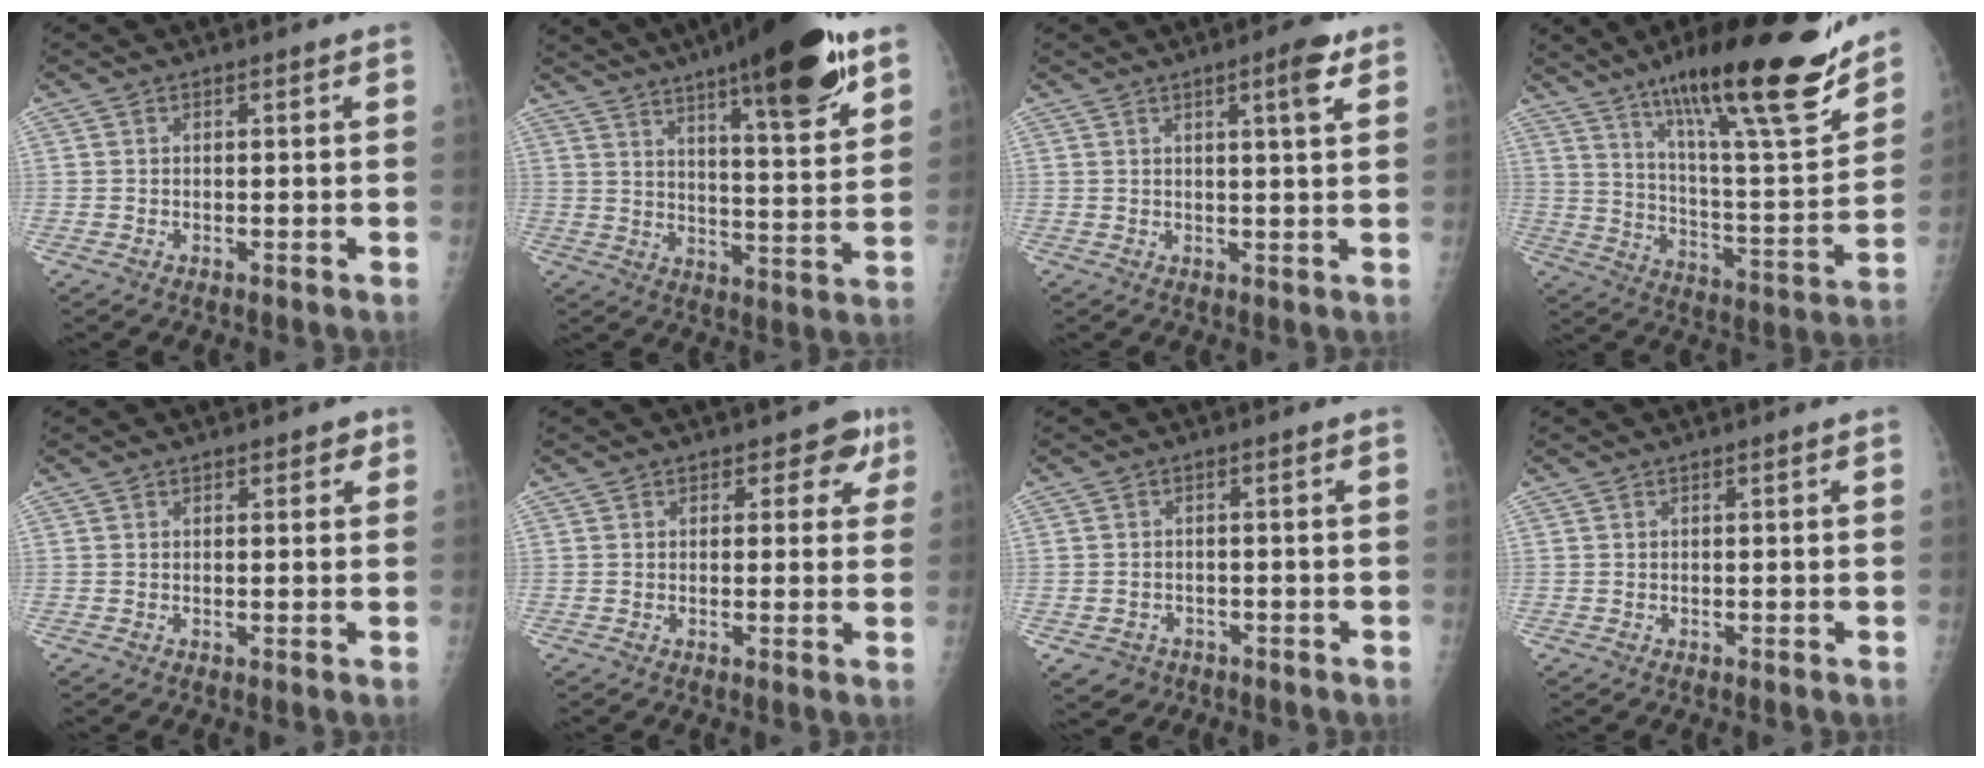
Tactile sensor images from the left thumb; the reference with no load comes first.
{"total": 22.8, "force": [14.2, 4.7, 17.1], "torque": [-0.240, -0.051, 0.214]}
{"total": 4.8, "force": [2.6, 0.8, 4.0], "torque": [-0.054, -0.011, 0.033]}
{"total": 27.1, "force": [18.4, 4.9, 19.4], "torque": [-0.279, -0.069, 0.294]}
{"total": 1.7, "force": [1.0, 1.1, 0.9], "torque": [0.007, -0.002, 0.008]}
{"total": 4.4, "force": [2.3, 3.0, 2.2], "torque": [0.017, -0.004, 0.018]}
{"total": 4.3, "force": [-2.2, 3.6, 0.7], "torque": [-0.003, 0.014, -0.027]}
{"total": 0.0}